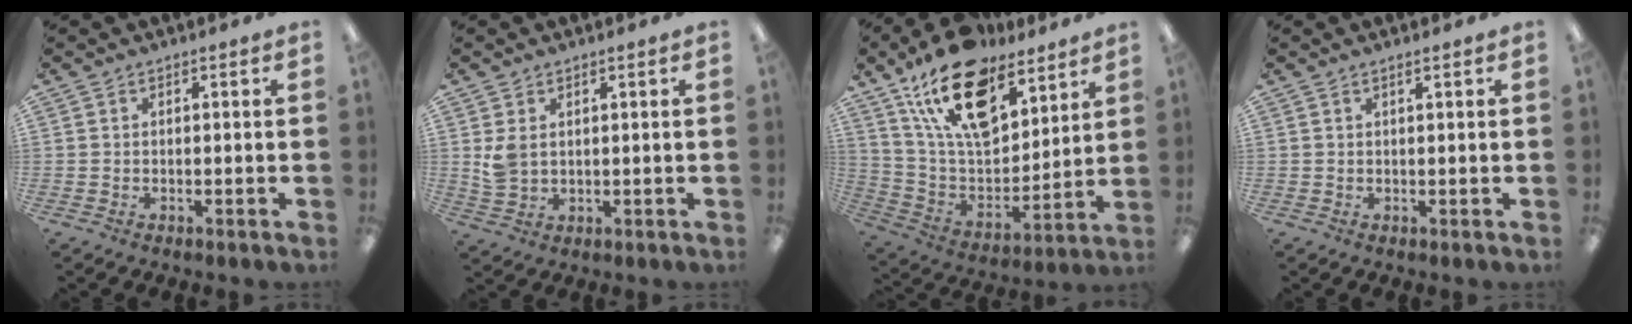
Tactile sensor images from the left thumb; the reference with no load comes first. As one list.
[{"total": 4.3, "force": [1.6, 2.8, 2.9], "torque": [-0.066, 0.000, 0.029]}, {"total": 20.9, "force": [13.7, 10.6, 11.7], "torque": [-0.208, -0.073, 0.245]}, {"total": 1.0, "force": [0.7, 0.0, 0.7], "torque": [-0.015, -0.001, 0.013]}]